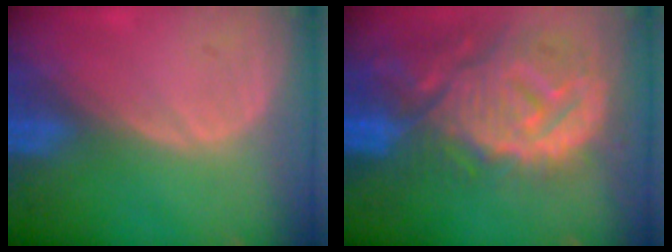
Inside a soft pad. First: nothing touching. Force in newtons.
{"total": 14.0, "press": 12.1, "slide": 6.9}